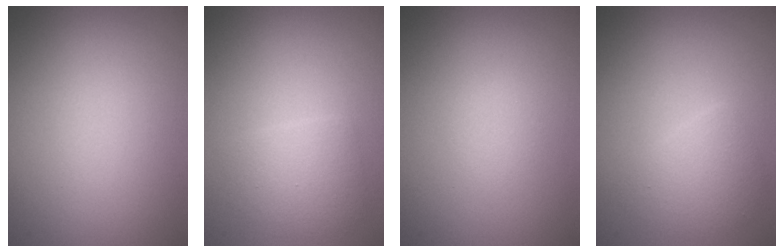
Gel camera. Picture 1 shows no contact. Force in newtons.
{"total": 2.4, "press": 2.4, "slide": 0.1}
{"total": 0.7, "press": 0.7, "slide": 0.0}
{"total": 2.4, "press": 2.4, "slide": 0.1}